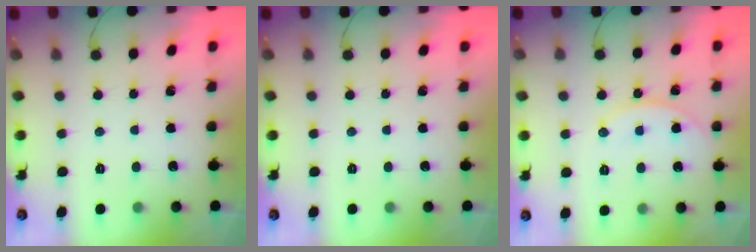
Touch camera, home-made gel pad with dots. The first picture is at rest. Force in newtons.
{"total": 0.0}
{"total": 10.2, "press": 10.2, "slide": 0.1}